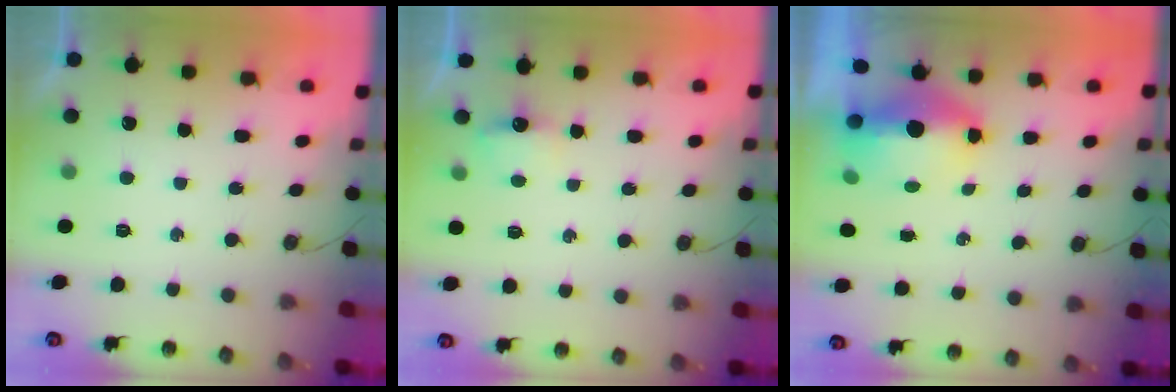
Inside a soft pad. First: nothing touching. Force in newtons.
{"total": 3.3, "press": 3.3, "slide": 0.4}
{"total": 11.4, "press": 8.2, "slide": 7.9}